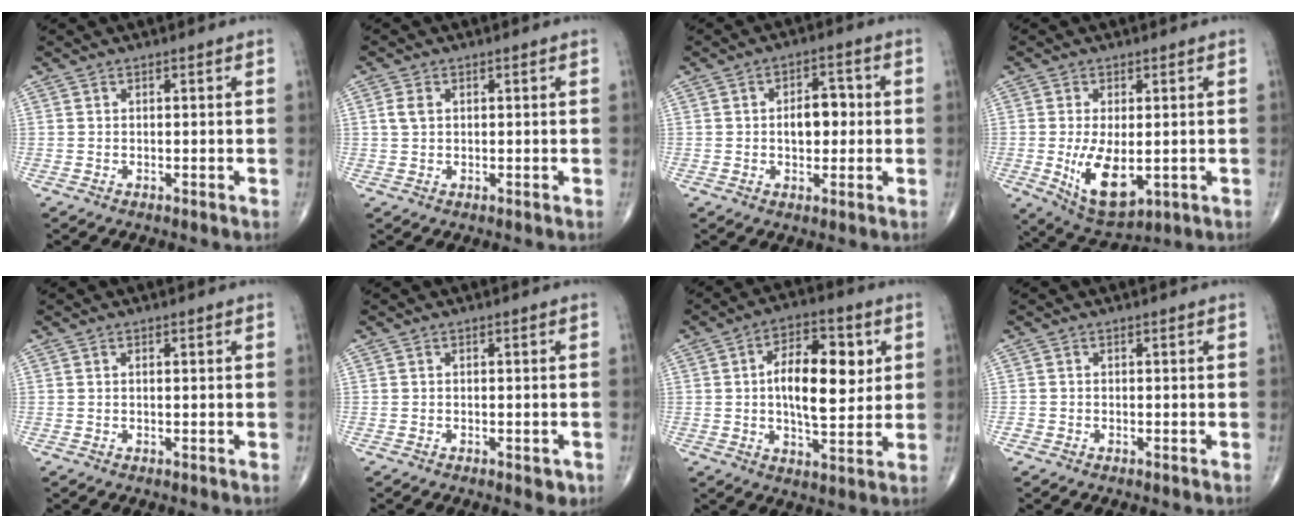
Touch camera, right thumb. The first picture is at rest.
{"total": 2.3, "force": [0.6, 1.5, 1.6], "torque": [-0.034, 0.004, 0.012]}
{"total": 6.3, "force": [0.1, 3.9, 5.0], "torque": [-0.057, 0.013, -0.002]}
{"total": 10.3, "force": [-1.5, 5.0, 8.8], "torque": [-0.149, -0.022, -0.009]}
{"total": 0.6, "force": [0.2, 0.2, 0.6], "torque": [-0.014, 0.005, 0.003]}
{"total": 1.9, "force": [-0.8, 1.0, 1.4], "torque": [-0.012, -0.001, -0.008]}
{"total": 14.0, "force": [2.3, 6.6, 12.1], "torque": [-0.166, -0.002, 0.034]}
{"total": 0.5, "force": [-0.3, 0.4, 0.1], "torque": [-0.003, 0.002, -0.010]}